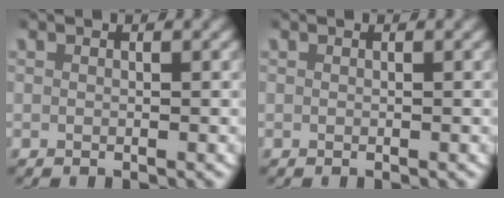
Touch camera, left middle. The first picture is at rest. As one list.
[{"total": 0.0}]